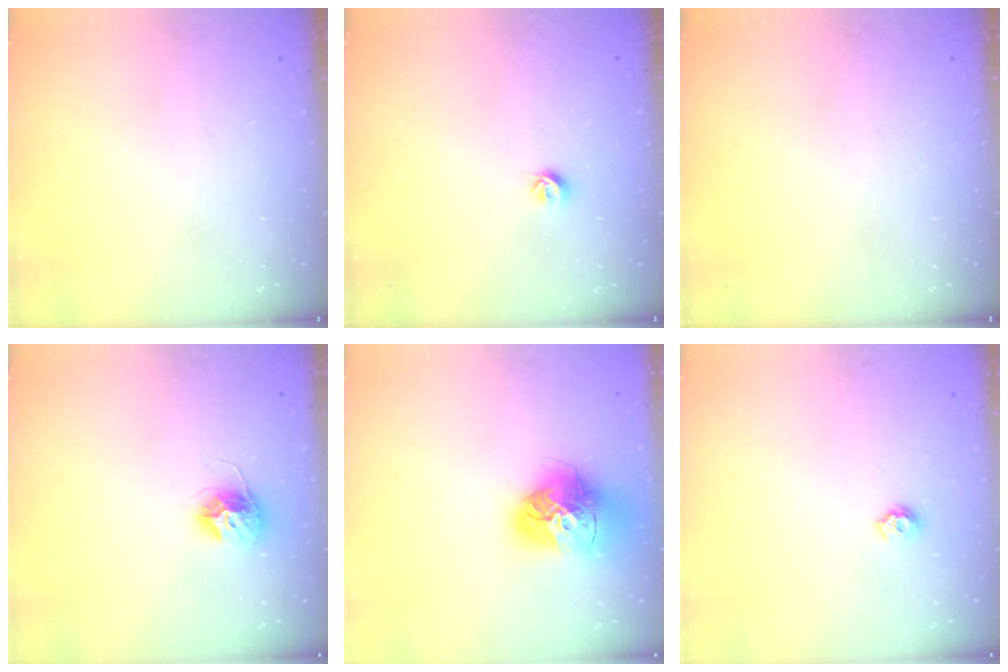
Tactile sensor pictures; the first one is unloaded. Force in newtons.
{"total": 4.9, "press": 4.8, "slide": 0.9}
{"total": 0.0}
{"total": 10.1, "press": 10.1, "slide": 0.7}
{"total": 18.0, "press": 17.9, "slide": 1.9}
{"total": 5.7, "press": 5.7, "slide": 0.6}